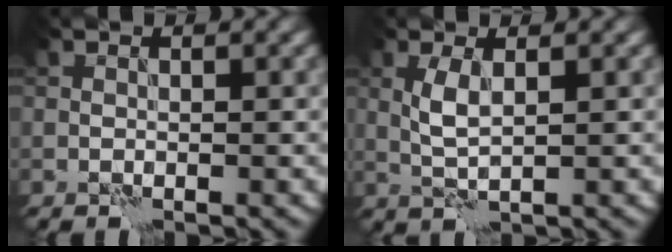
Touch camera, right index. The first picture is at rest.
{"total": 2.3, "force": [0.5, 0.6, 2.2], "torque": [-0.052, 0.004, 0.010]}